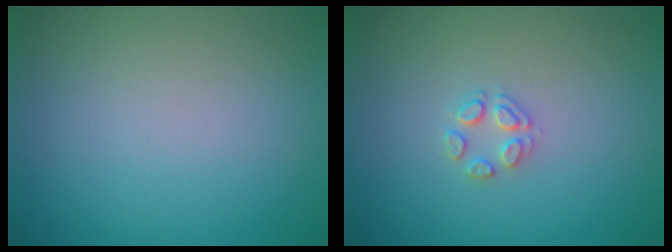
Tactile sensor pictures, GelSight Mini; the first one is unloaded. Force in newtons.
{"total": 1.7, "press": 1.6, "slide": 0.2}